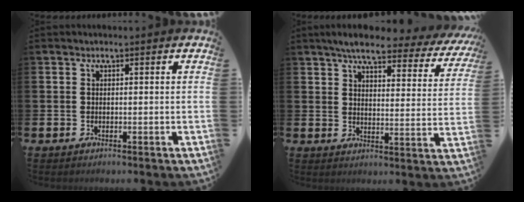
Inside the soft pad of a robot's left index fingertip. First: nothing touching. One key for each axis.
{"total": 6.1, "fx": 5.3, "fy": 1.2, "fz": 2.7, "tx": -0.061, "ty": -0.031, "tz": 0.085}